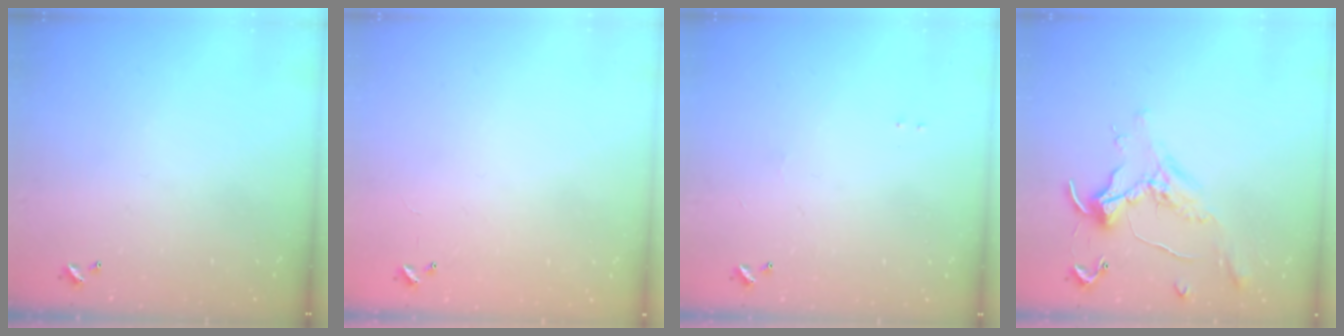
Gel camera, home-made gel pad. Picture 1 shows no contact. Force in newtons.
{"total": 8.7, "press": 8.7, "slide": 0.5}
{"total": 0.9, "press": 0.8, "slide": 0.5}
{"total": 1.1, "press": 1.0, "slide": 0.4}